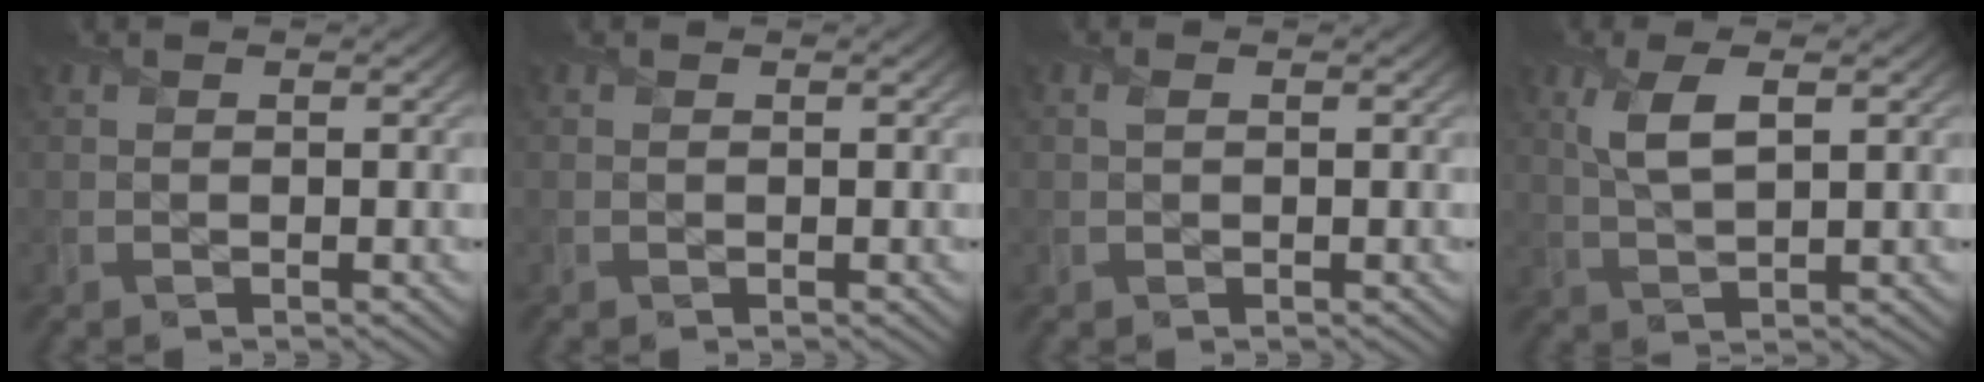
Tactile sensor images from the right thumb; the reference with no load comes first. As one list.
[{"total": 0.0}, {"total": 0.7, "force": [0.1, 0.5, 0.4], "torque": [-0.009, 0.000, -0.001]}, {"total": 4.7, "force": [1.7, 1.7, 4.1], "torque": [-0.098, 0.003, 0.031]}]